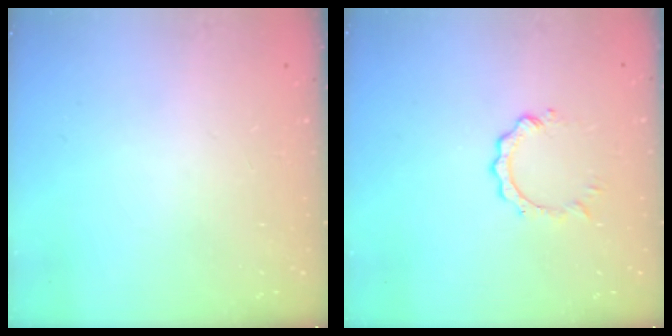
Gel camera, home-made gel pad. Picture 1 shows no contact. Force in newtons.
{"total": 2.8, "press": 2.8, "slide": 0.4}